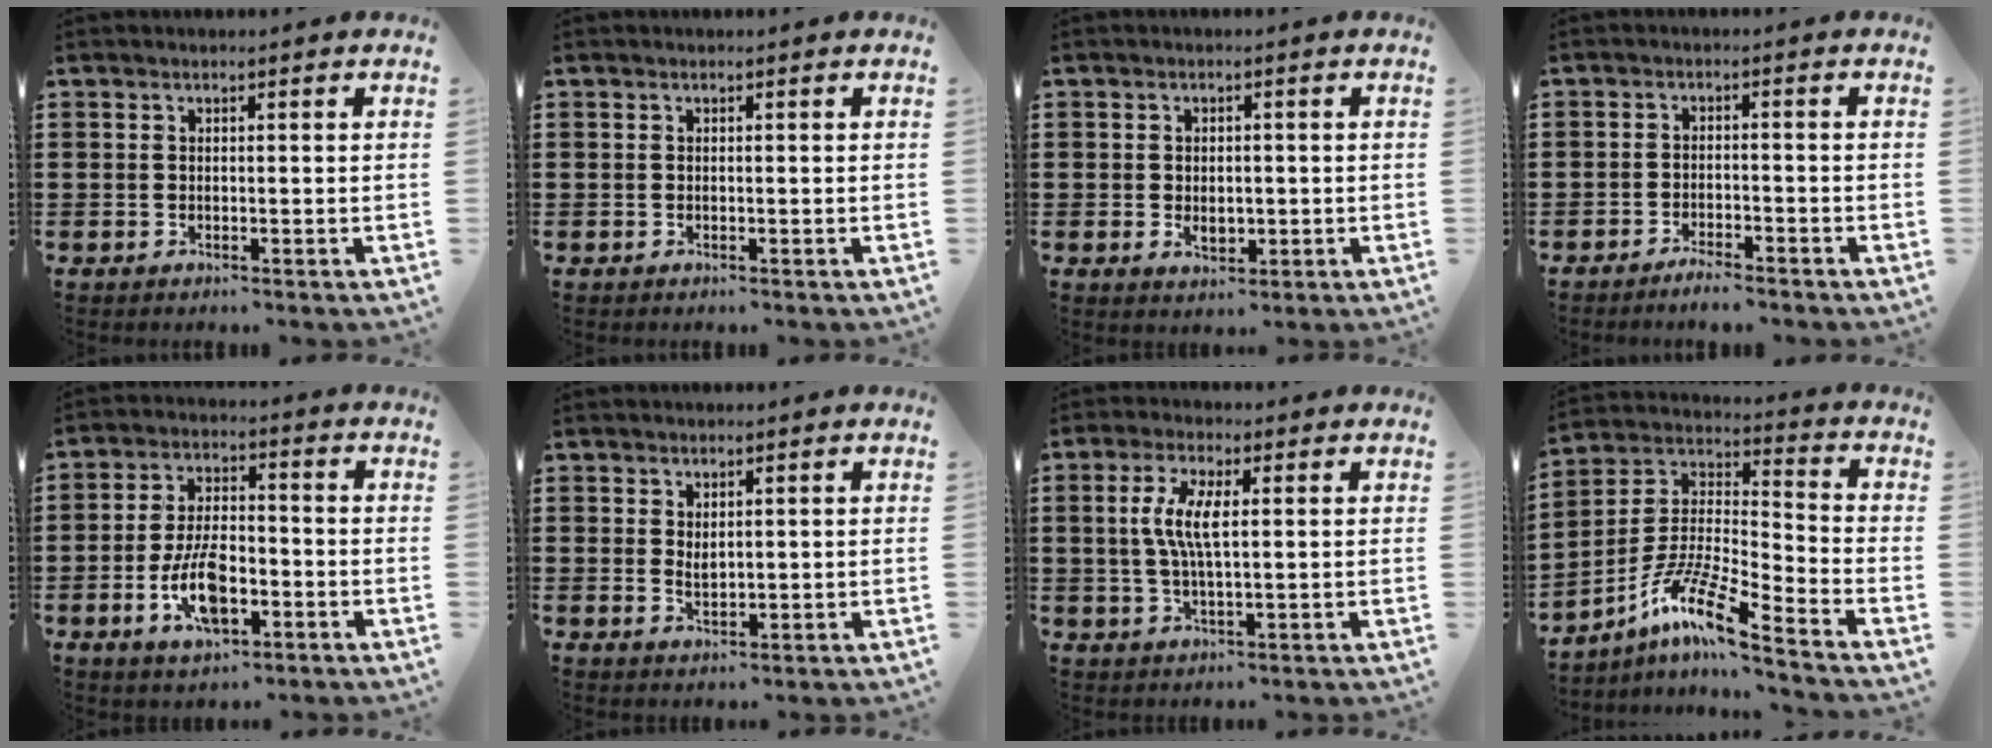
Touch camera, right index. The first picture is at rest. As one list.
[{"total": 0.0}, {"total": 2.7, "force": [-0.4, 1.7, 2.0], "torque": [-0.040, 0.003, -0.007]}, {"total": 2.3, "force": [-2.2, 0.1, 0.6], "torque": [-0.014, 0.004, -0.043]}, {"total": 9.1, "force": [-3.2, 4.2, 7.4], "torque": [-0.160, -0.002, -0.060]}, {"total": 1.6, "force": [0.8, 0.8, 1.2], "torque": [-0.025, 0.003, 0.013]}, {"total": 6.1, "force": [0.8, 1.9, 5.8], "torque": [-0.120, 0.003, 0.010]}, {"total": 11.0, "force": [-8.3, 0.8, 7.1], "torque": [-0.156, -0.008, -0.171]}]